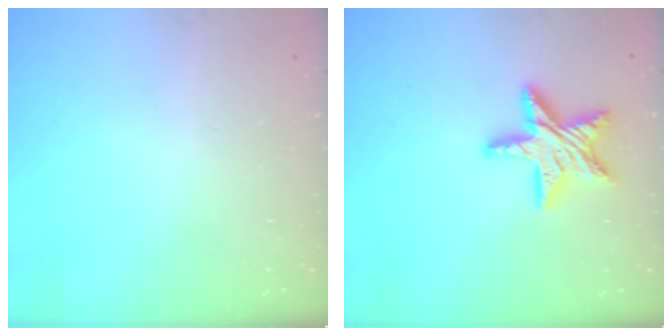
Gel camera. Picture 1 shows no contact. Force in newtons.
{"total": 13.9, "press": 13.9, "slide": 1.1}